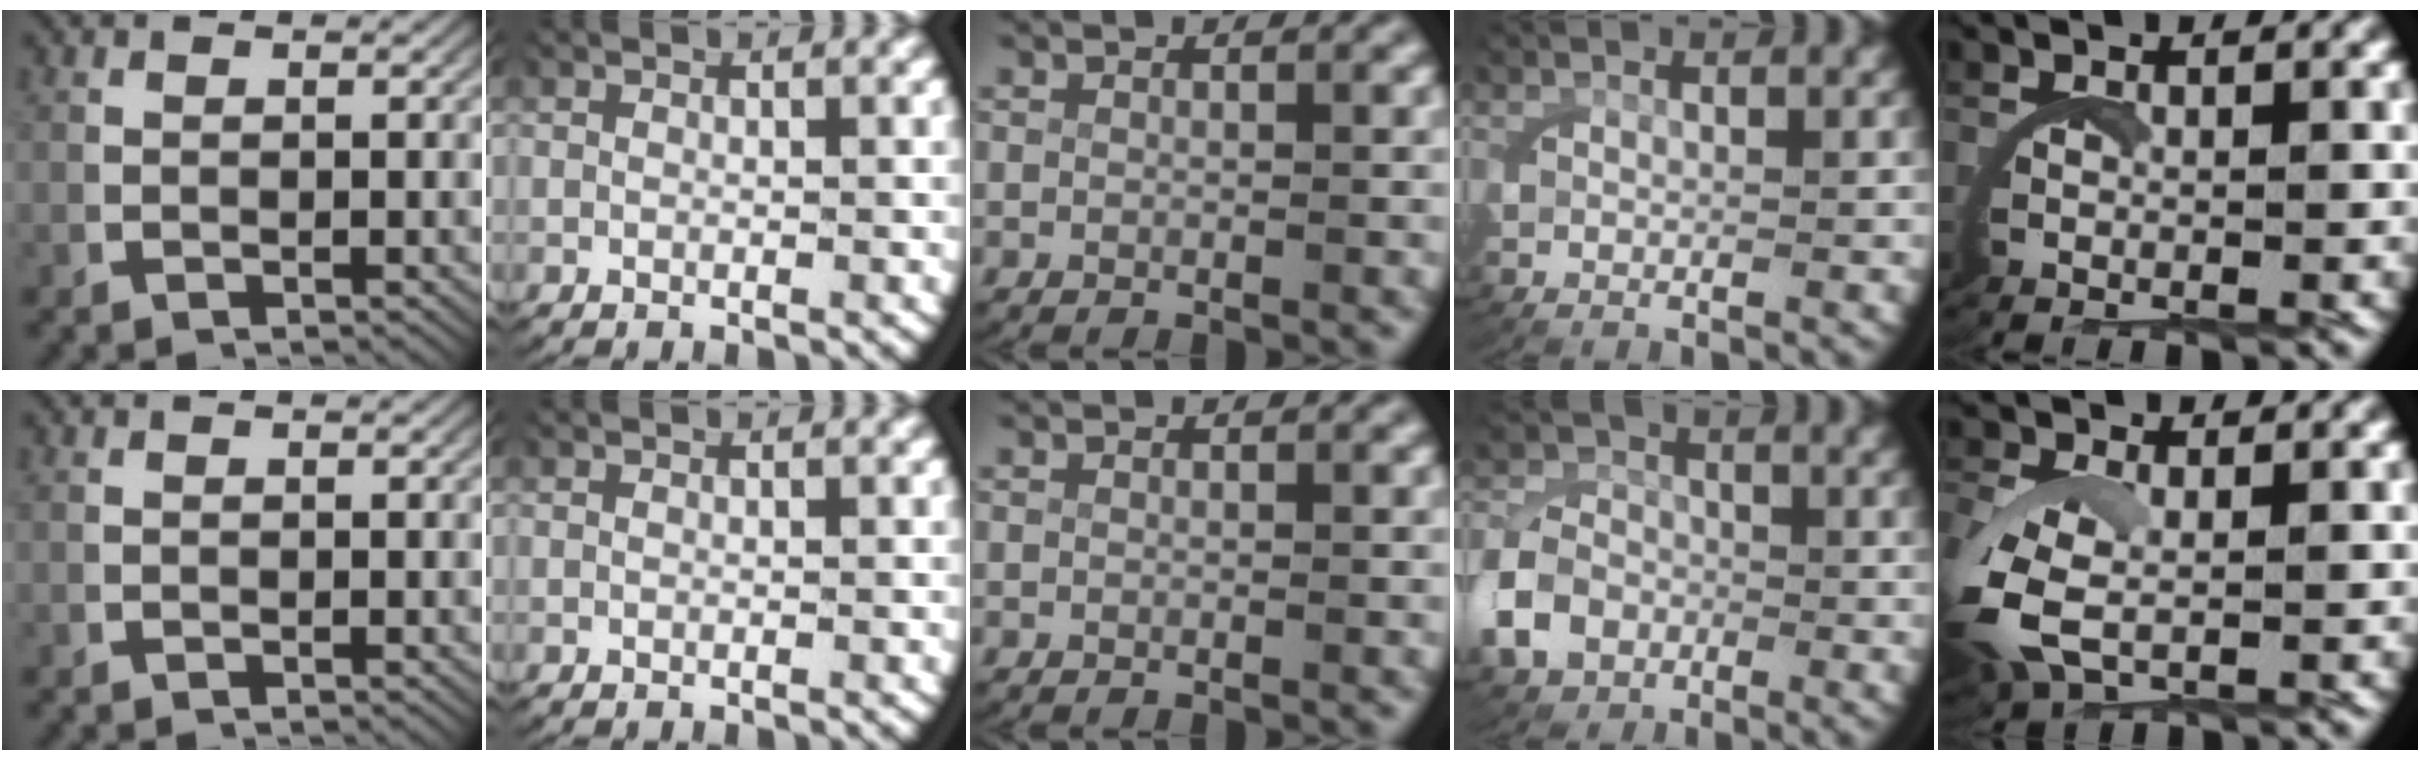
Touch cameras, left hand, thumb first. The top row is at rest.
{"ring": {"total": 5.3, "force": [-1.7, 4.6, 2.1], "torque": [-0.049, -0.008, -0.031]}, "little": {"total": 3.3, "force": [0.4, 1.9, 2.6], "torque": [-0.090, -0.021, 0.019]}}